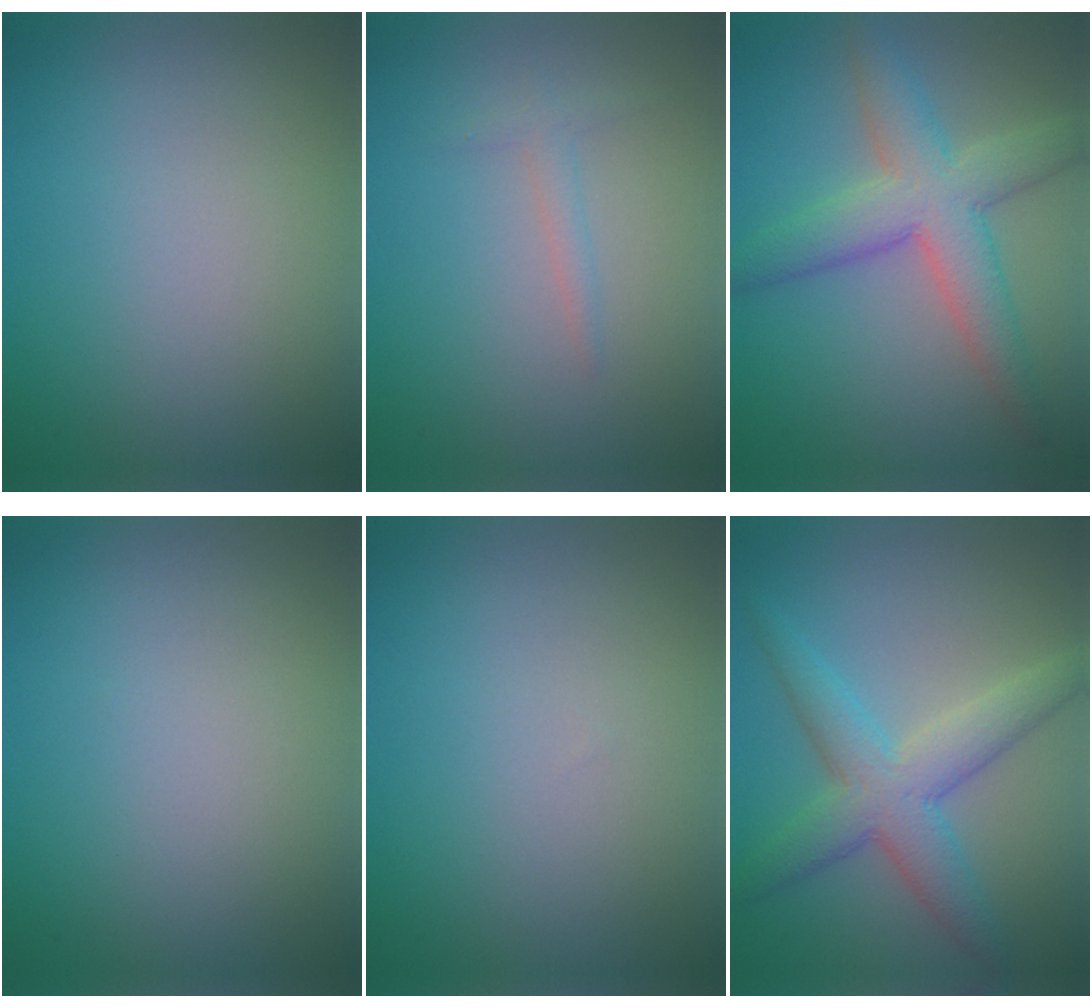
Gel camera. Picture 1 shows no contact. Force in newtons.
{"total": 1.1, "press": 1.1, "slide": 0.0}
{"total": 7.1, "press": 7.1, "slide": 0.2}
{"total": 0.0}
{"total": 0.0}
{"total": 5.6, "press": 5.6, "slide": 0.2}